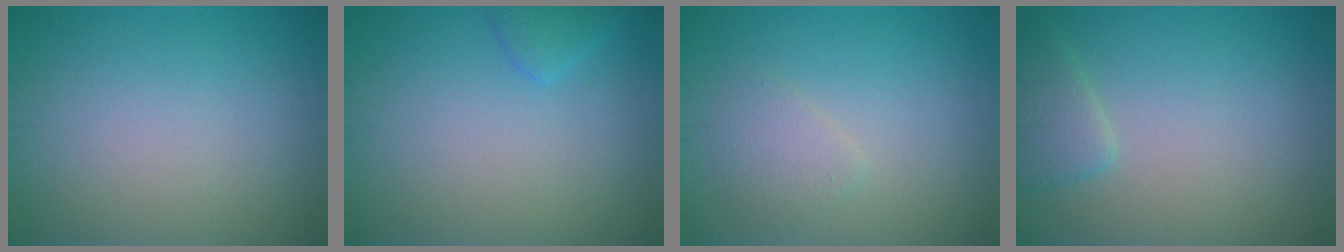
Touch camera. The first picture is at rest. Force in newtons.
{"total": 1.4, "press": 1.4, "slide": 0.1}
{"total": 1.8, "press": 1.8, "slide": 0.2}
{"total": 2.1, "press": 2.1, "slide": 0.2}